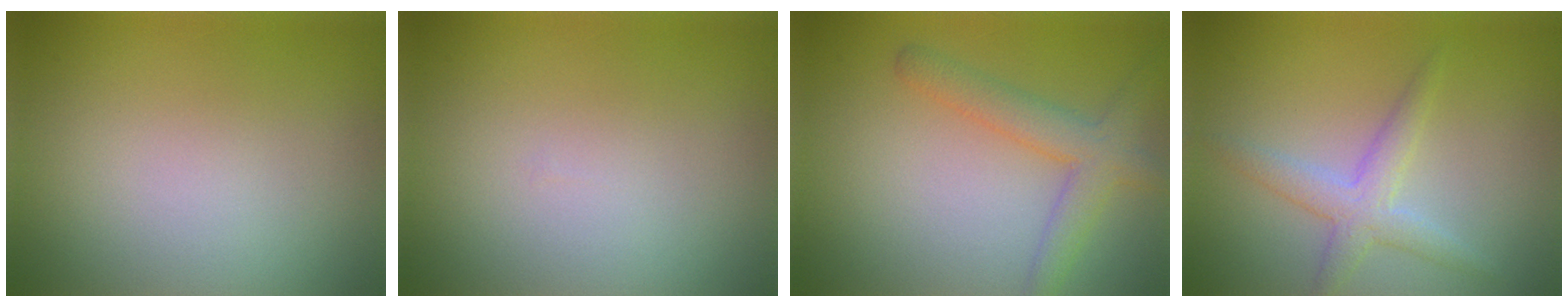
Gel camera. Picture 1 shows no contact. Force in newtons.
{"total": 0.0}
{"total": 3.7, "press": 3.7, "slide": 0.2}
{"total": 2.8, "press": 2.8, "slide": 0.1}